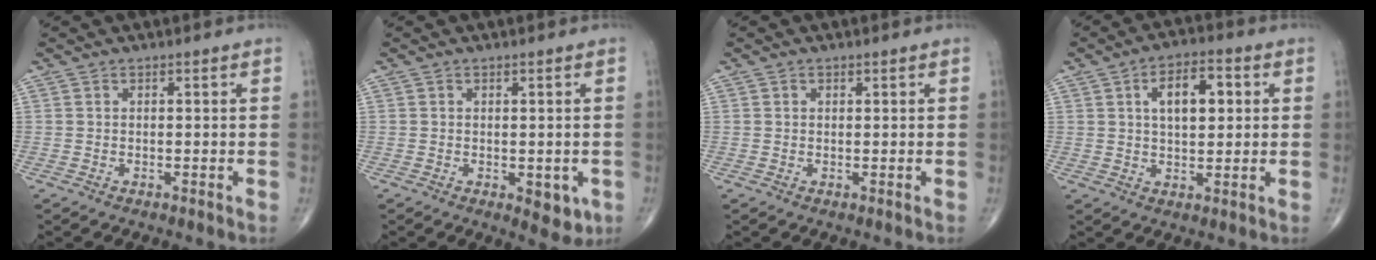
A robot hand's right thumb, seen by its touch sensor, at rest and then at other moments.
{"total": 4.6, "force": [-1.3, 2.6, 3.6], "torque": [-0.025, -0.006, -0.010]}
{"total": 0.5, "force": [0.2, 0.4, 0.1], "torque": [0.001, 0.000, 0.003]}
{"total": 8.8, "force": [2.2, 4.5, 7.2], "torque": [-0.093, 0.006, 0.031]}